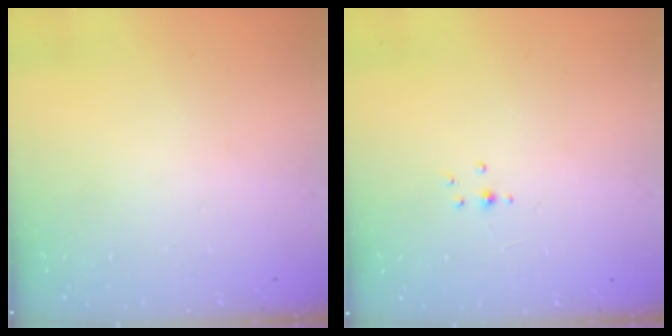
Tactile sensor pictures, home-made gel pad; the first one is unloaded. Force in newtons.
{"total": 2.5, "press": 2.3, "slide": 1.0}